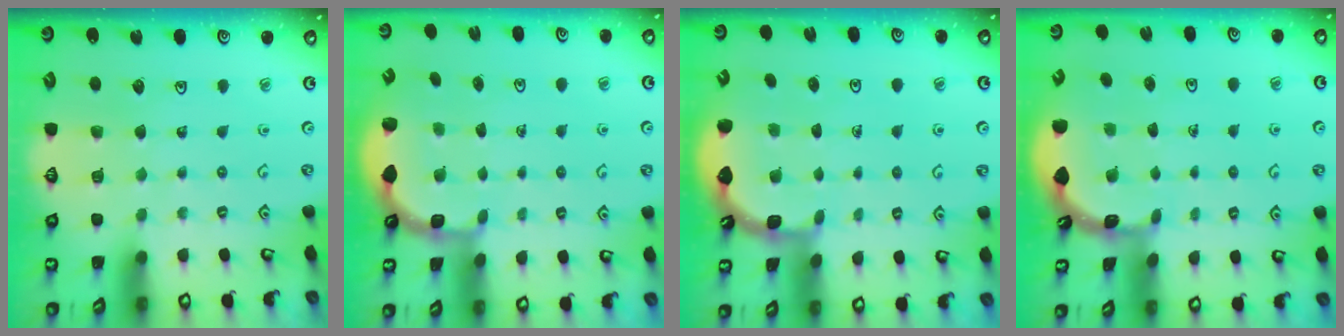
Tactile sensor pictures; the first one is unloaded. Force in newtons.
{"total": 2.5, "press": 1.9, "slide": 1.6}
{"total": 2.0, "press": 2.0, "slide": 0.2}
{"total": 1.8, "press": 1.8, "slide": 0.1}